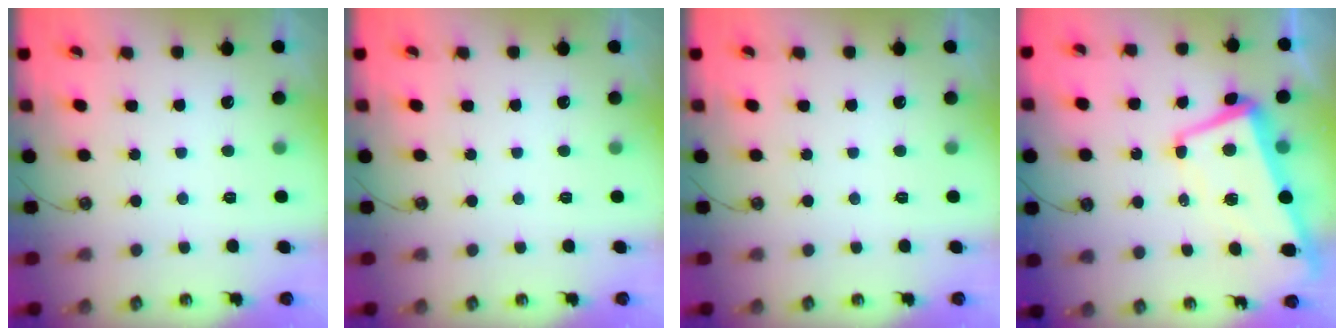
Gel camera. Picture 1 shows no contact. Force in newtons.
{"total": 0.0}
{"total": 0.0}
{"total": 4.1, "press": 3.5, "slide": 2.0}